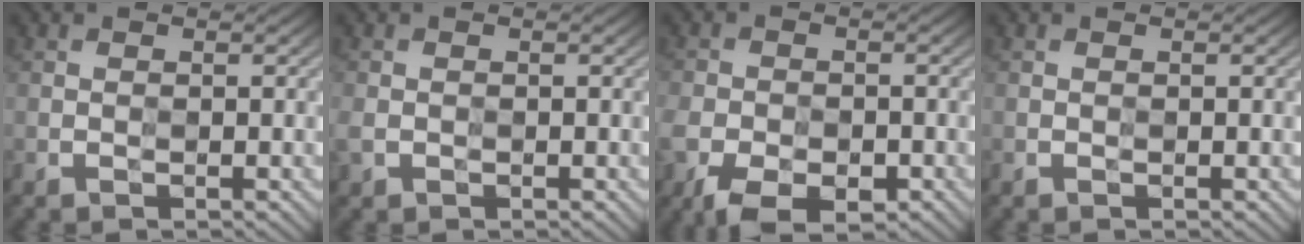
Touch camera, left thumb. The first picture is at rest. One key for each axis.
{"total": 2.5, "fx": -0.5, "fy": 1.9, "fz": 1.4, "tx": -0.047, "ty": -0.005, "tz": -0.015}
{"total": 7.4, "fx": -4.5, "fy": 4.3, "fz": 4.0, "tx": -0.095, "ty": -0.020, "tz": -0.077}
{"total": 0.0}